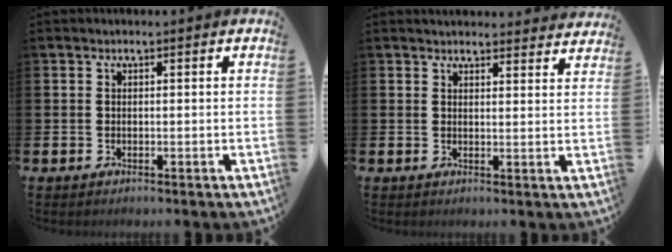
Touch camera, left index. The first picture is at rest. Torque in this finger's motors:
{"motor_torque": [0.97, -1.17, 0.24, 0.02]}